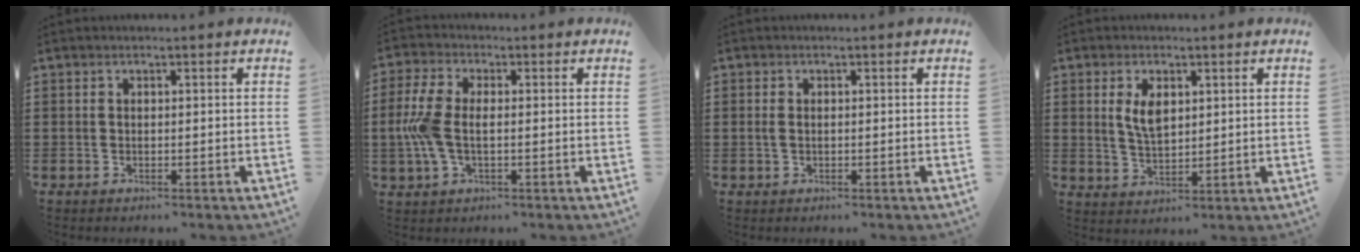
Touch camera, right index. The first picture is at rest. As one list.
[{"total": 6.8, "force": [-0.4, 3.5, 5.8], "torque": [-0.156, -0.007, -0.019]}, {"total": 0.9, "force": [0.0, 0.6, 0.7], "torque": [-0.017, 0.004, -0.001]}, {"total": 4.4, "force": [1.4, 2.2, 3.6], "torque": [-0.069, 0.004, 0.022]}]